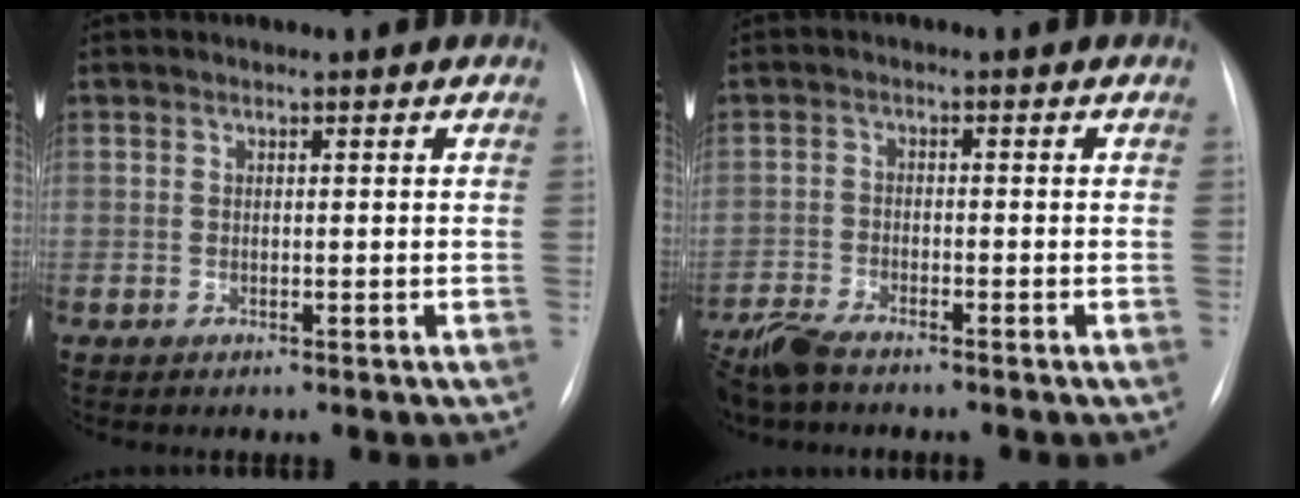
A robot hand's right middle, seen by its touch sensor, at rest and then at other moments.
{"total": 5.4, "force": [-4.7, 1.1, 2.4], "torque": [-0.052, -0.017, -0.091]}